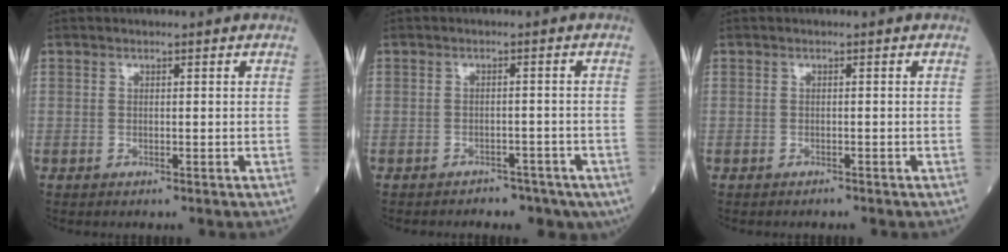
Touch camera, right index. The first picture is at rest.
{"total": 7.0, "force": [-5.4, 3.8, 2.1], "torque": [-0.021, 0.007, -0.060]}
{"total": 0.6, "force": [-0.6, 0.1, 0.1], "torque": [-0.009, -0.001, -0.009]}